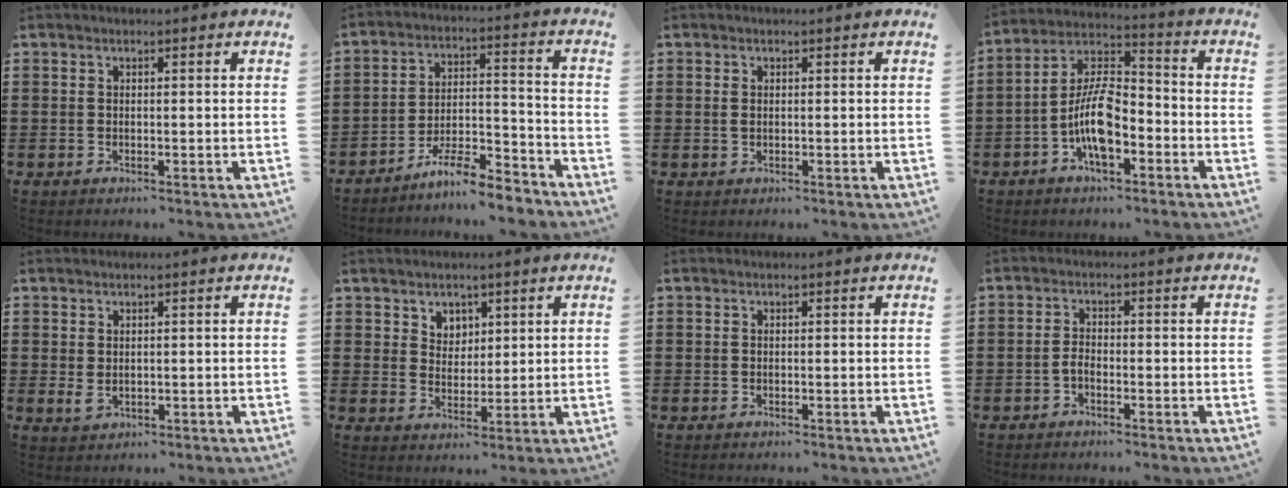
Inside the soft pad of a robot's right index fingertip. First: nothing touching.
{"total": 8.1, "force": [-7.3, 1.0, 3.4], "torque": [-0.062, 0.016, -0.139]}
{"total": 1.0, "force": [0.2, 0.6, 0.8], "torque": [-0.017, 0.004, 0.002]}
{"total": 9.5, "force": [-3.7, 4.2, 7.7], "torque": [-0.177, 0.001, -0.075]}
{"total": 1.7, "force": [0.3, 1.1, 1.2], "torque": [-0.033, -0.002, 0.005]}
{"total": 3.8, "force": [2.5, 2.8, 0.2], "torque": [-0.018, 0.008, 0.046]}
{"total": 0.0}
{"total": 1.7, "force": [-1.0, 0.7, 1.2], "torque": [-0.032, -0.001, -0.022]}